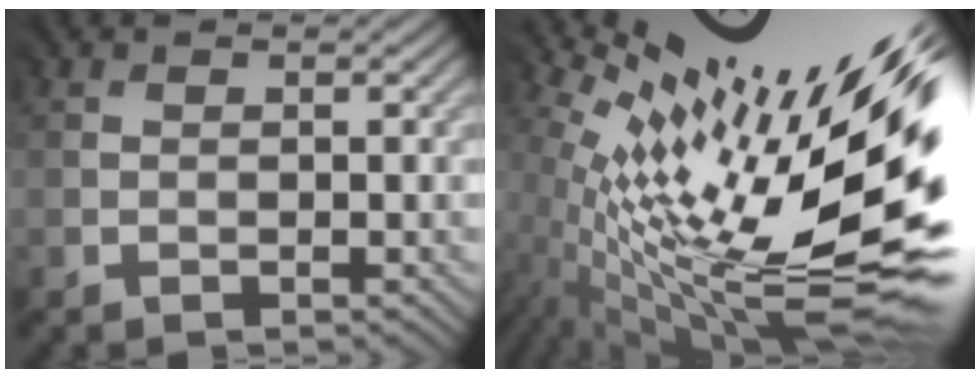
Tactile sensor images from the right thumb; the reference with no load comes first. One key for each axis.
{"total": 18.6, "fx": 2.0, "fy": 5.3, "fz": 17.7, "tx": -0.296, "ty": -0.028, "tz": 0.041}